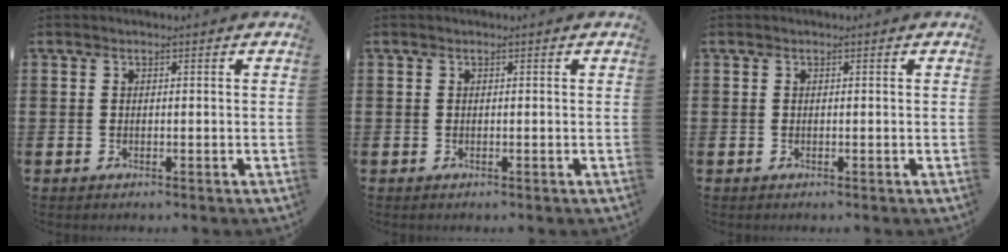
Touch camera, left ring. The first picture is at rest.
{"total": 0.0}
{"total": 0.0}